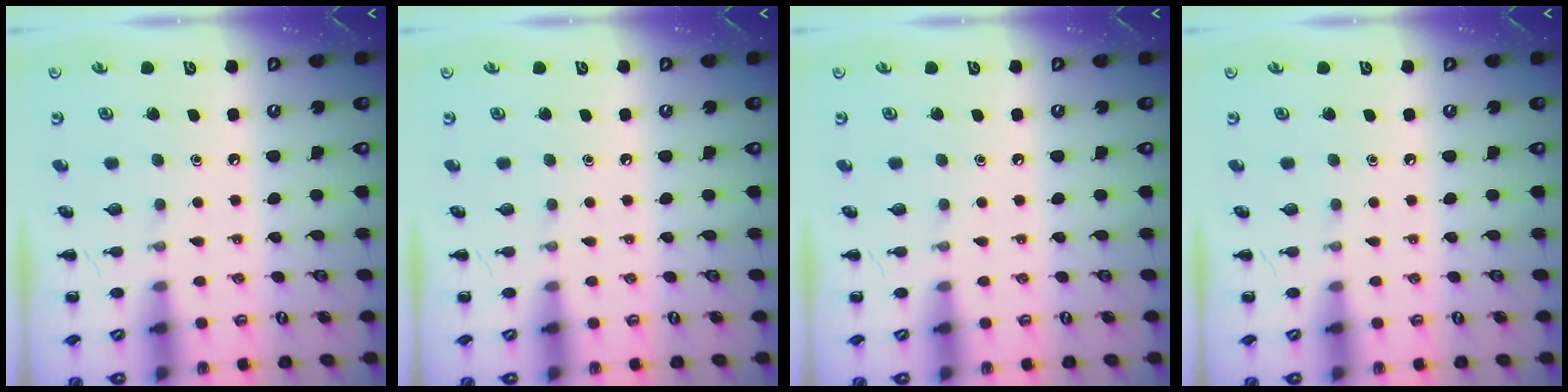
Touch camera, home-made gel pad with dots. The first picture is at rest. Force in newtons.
{"total": 0.0}
{"total": 0.0}
{"total": 0.0}